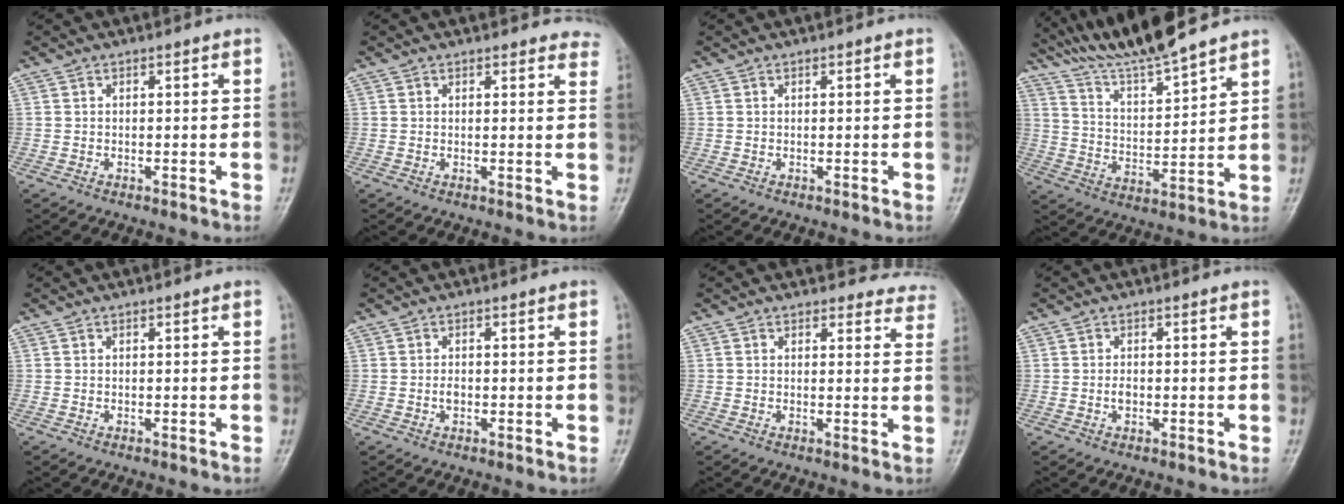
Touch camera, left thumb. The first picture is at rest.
{"total": 7.9, "force": [7.4, 2.5, 1.0], "torque": [0.044, -0.021, 0.052]}
{"total": 0.0}
{"total": 13.7, "force": [12.5, 0.1, 5.6], "torque": [-0.093, -0.055, 0.235]}
{"total": 0.0}
{"total": 1.1, "force": [-0.1, 0.7, 0.8], "torque": [-0.012, 0.001, -0.003]}
{"total": 7.7, "force": [7.2, 2.7, -0.2], "torque": [0.062, -0.034, 0.050]}
{"total": 1.2, "force": [-0.1, 0.8, 0.9], "torque": [-0.013, 0.001, -0.003]}